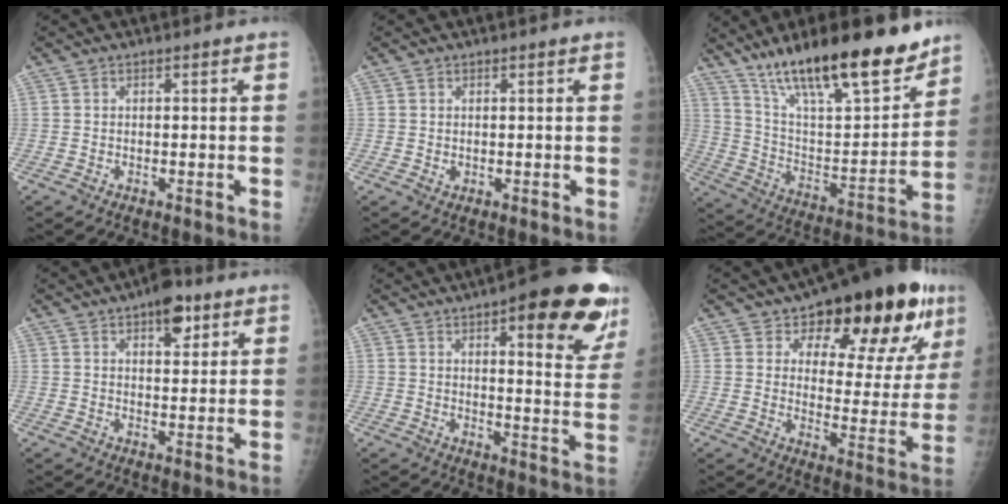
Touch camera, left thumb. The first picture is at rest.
{"total": 0.7, "force": [0.2, 0.6, 0.3], "torque": [0.001, -0.001, 0.004]}
{"total": 25.7, "force": [18.4, 6.7, 16.6], "torque": [-0.240, -0.072, 0.313]}
{"total": 7.3, "force": [4.2, 3.3, 5.0], "torque": [-0.047, -0.016, 0.054]}
{"total": 21.3, "force": [11.5, 6.2, 16.9], "torque": [-0.178, -0.043, 0.140]}
{"total": 22.6, "force": [12.8, 10.0, 15.7], "torque": [-0.161, -0.046, 0.182]}